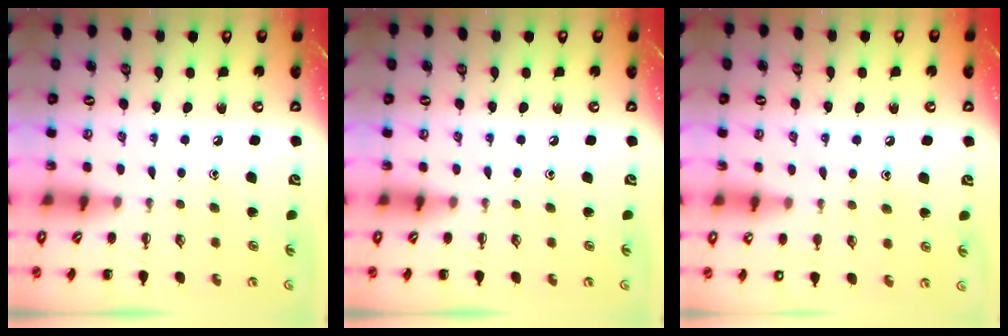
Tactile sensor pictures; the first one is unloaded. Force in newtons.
{"total": 0.0}
{"total": 6.6, "press": 6.4, "slide": 1.6}